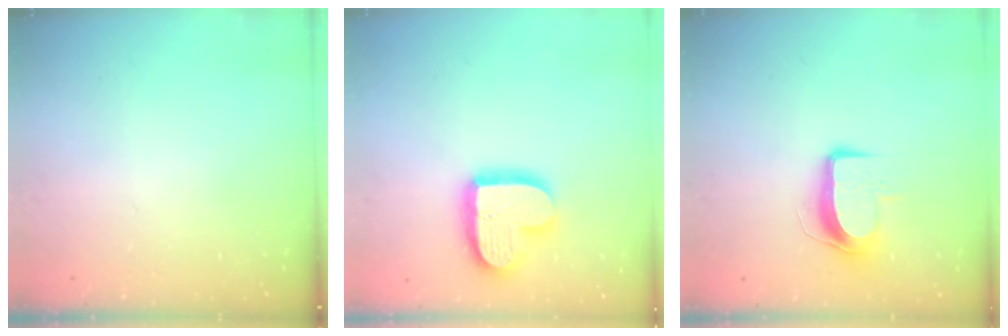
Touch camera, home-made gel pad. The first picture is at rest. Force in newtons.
{"total": 16.4, "press": 16.4, "slide": 1.1}
{"total": 10.0, "press": 10.0, "slide": 1.0}